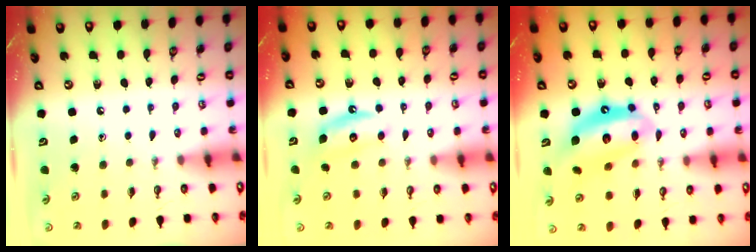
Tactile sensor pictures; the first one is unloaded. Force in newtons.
{"total": 5.7, "press": 5.6, "slide": 1.1}
{"total": 12.9, "press": 12.9, "slide": 1.0}